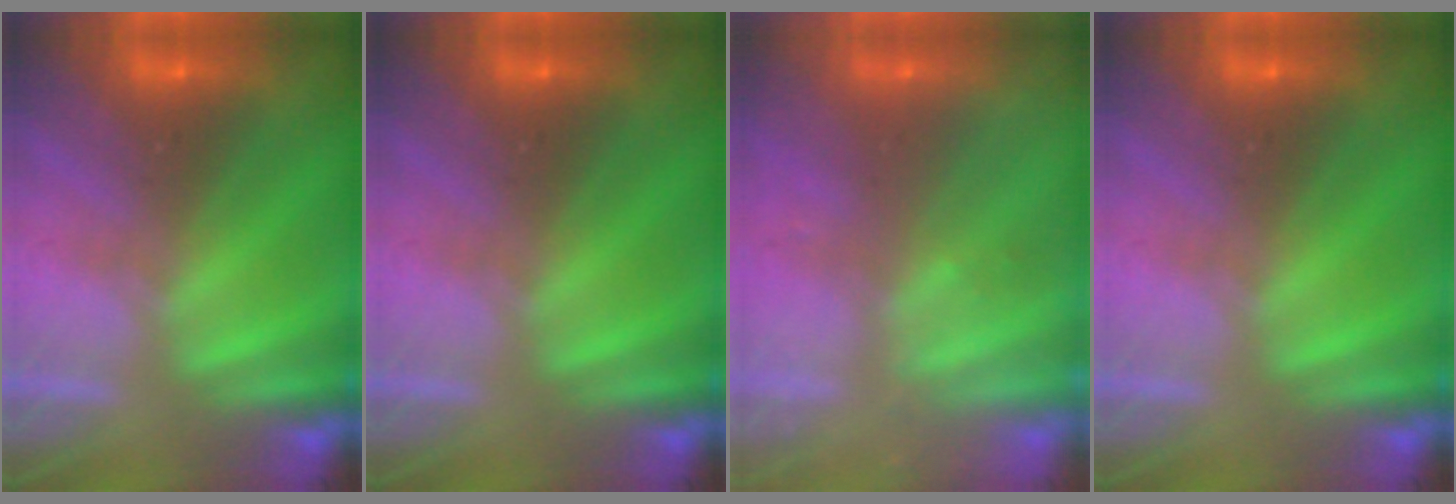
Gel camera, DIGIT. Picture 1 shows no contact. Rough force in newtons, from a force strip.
{"total": 0.0}
{"total": 2.3}
{"total": 0.0}